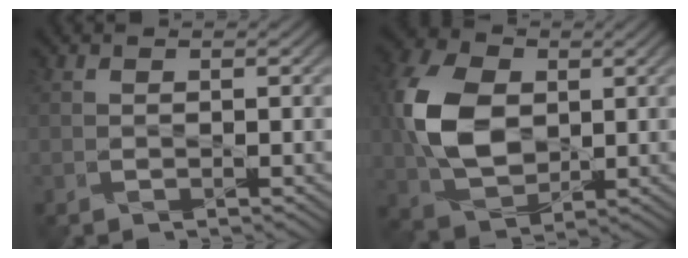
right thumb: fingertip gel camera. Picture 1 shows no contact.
{"total": 11.3, "force": [1.3, 7.8, 8.1], "torque": [-0.212, 0.010, 0.023]}